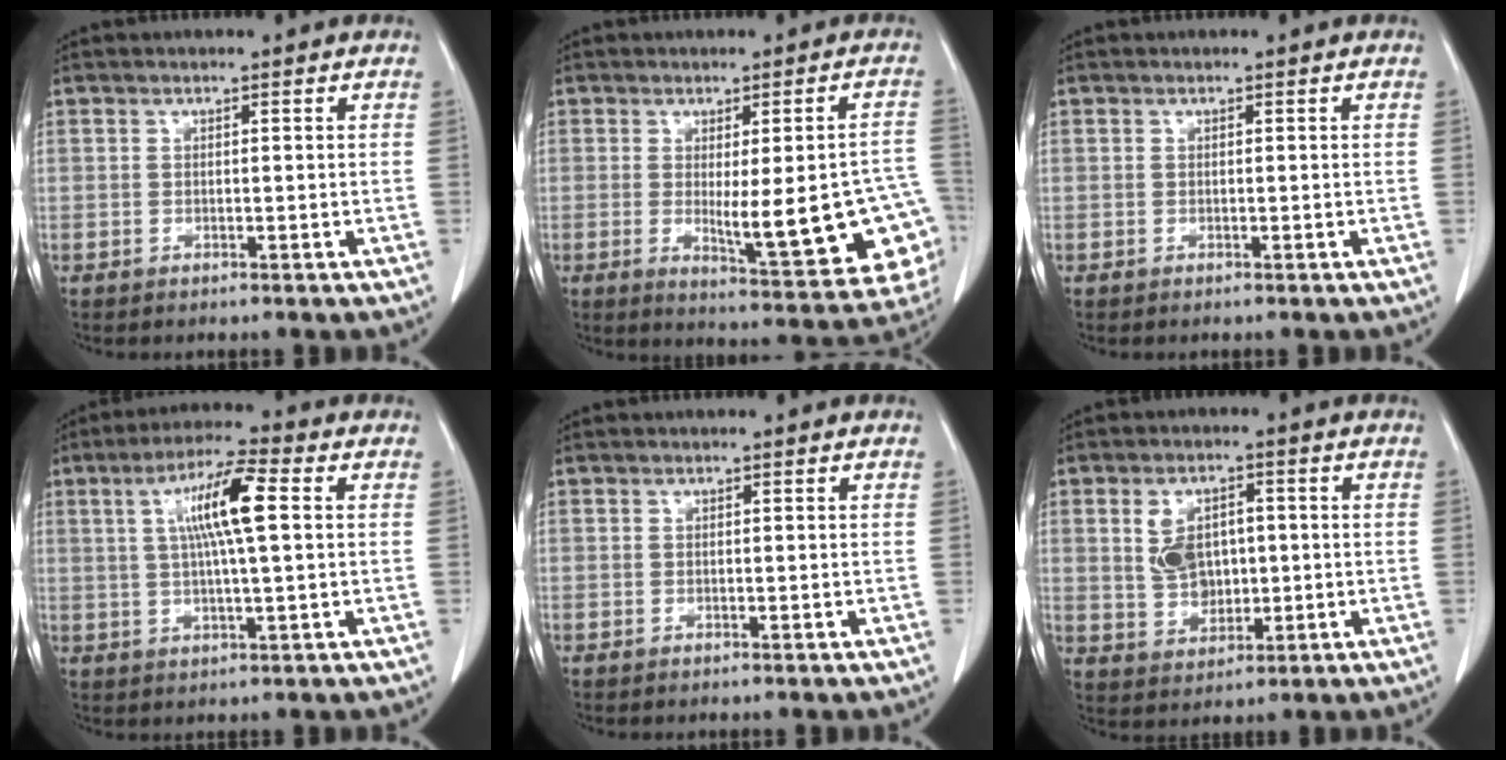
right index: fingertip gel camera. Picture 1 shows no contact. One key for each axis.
{"total": 17.8, "fx": -3.5, "fy": 3.9, "fz": 17.0, "tx": -0.128, "ty": 0.004, "tz": -0.025}
{"total": 0.0}
{"total": 9.4, "fx": 2.0, "fy": 0.7, "fz": 9.2, "tx": -0.171, "ty": 0.011, "tz": 0.033}
{"total": 0.0}
{"total": 6.7, "fx": 0.8, "fy": 4.6, "fz": 4.9, "tx": -0.096, "ty": 0.014, "tz": 0.029}